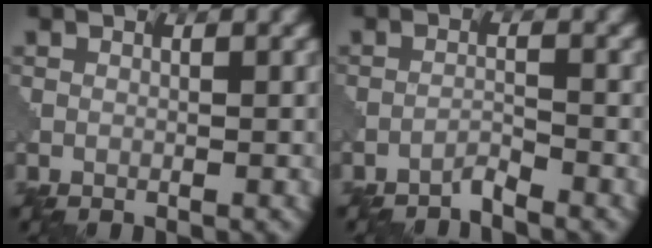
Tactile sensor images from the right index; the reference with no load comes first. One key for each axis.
{"total": 1.4, "fx": -1.3, "fy": 0.0, "fz": 0.3, "tx": -0.003, "ty": 0.007, "tz": -0.029}